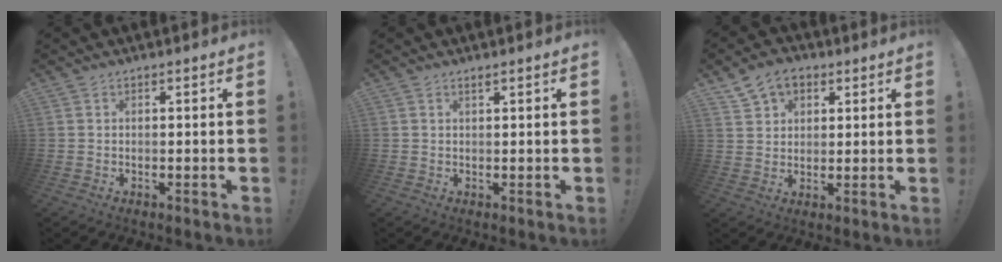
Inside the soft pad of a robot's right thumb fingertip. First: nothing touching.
{"total": 0.7, "force": [0.6, 0.0, 0.4], "torque": [-0.008, 0.000, 0.012]}
{"total": 8.3, "force": [4.6, 5.9, 3.4], "torque": [-0.052, -0.016, 0.090]}